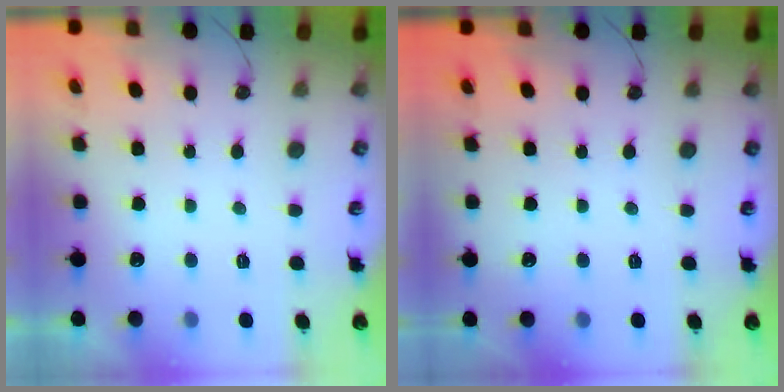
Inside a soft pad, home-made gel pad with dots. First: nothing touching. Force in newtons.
{"total": 0.0}